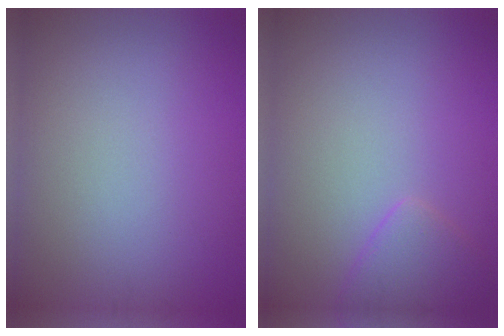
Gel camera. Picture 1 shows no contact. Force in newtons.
{"total": 2.1, "press": 2.1, "slide": 0.2}